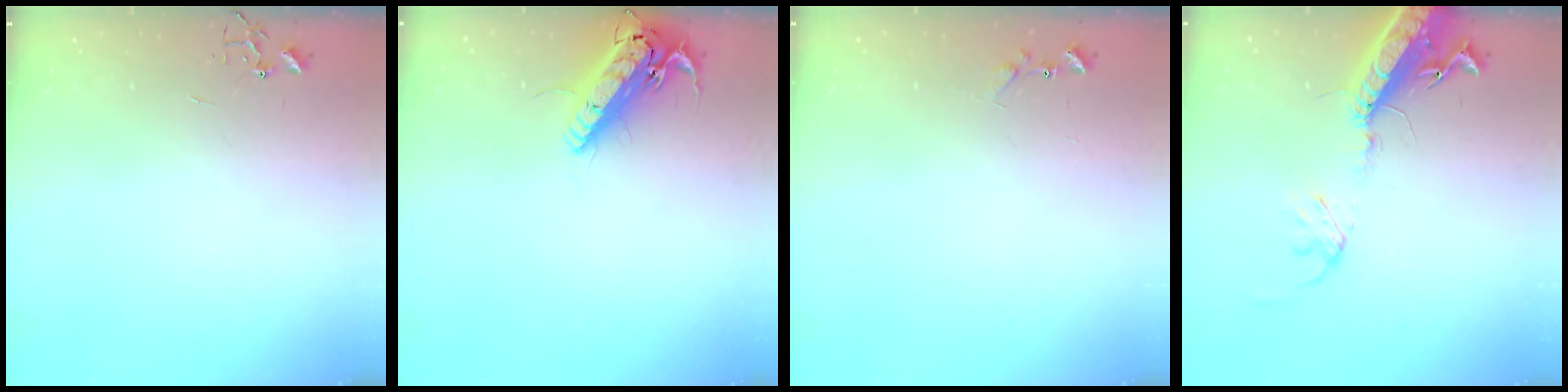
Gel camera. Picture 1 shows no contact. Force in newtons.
{"total": 16.5, "press": 16.3, "slide": 3.0}
{"total": 7.1, "press": 7.0, "slide": 0.5}
{"total": 17.4, "press": 16.9, "slide": 4.1}